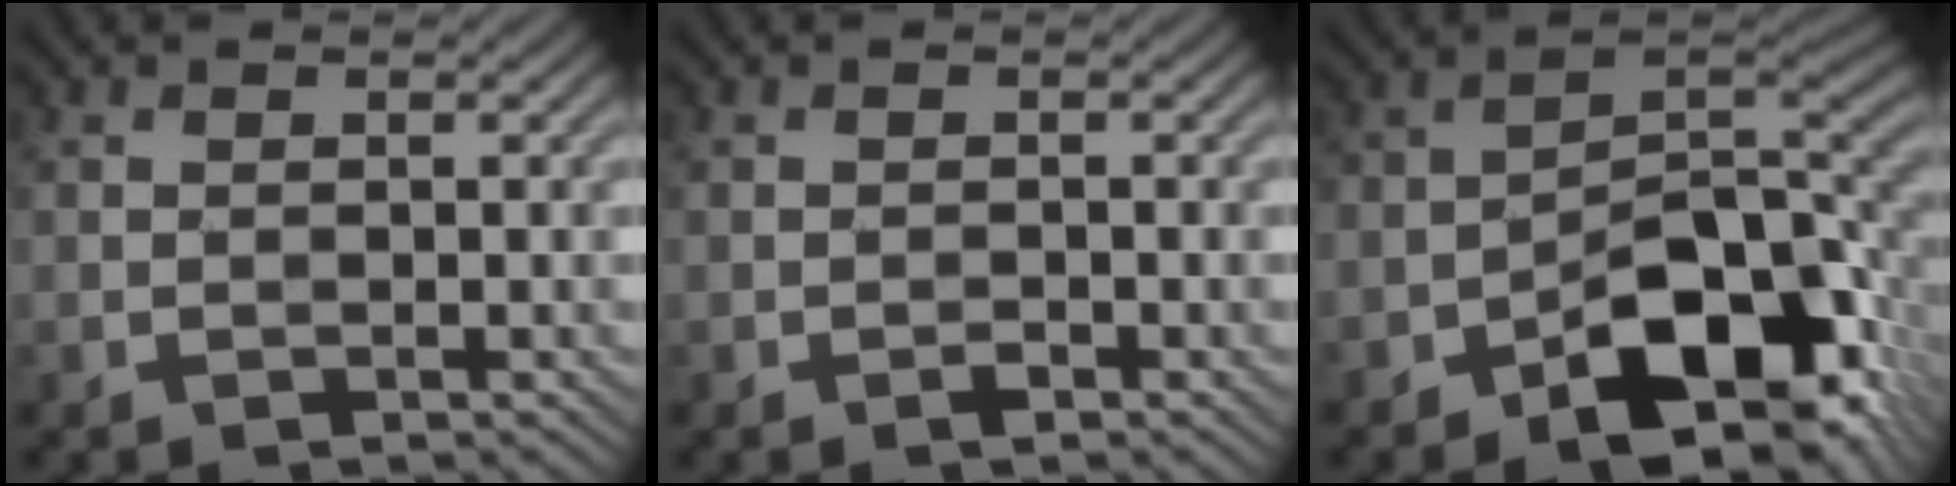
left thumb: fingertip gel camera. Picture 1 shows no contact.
{"total": 0.7, "force": [-0.6, 0.2, 0.2], "torque": [-0.001, 0.002, -0.010]}
{"total": 14.4, "force": [-7.7, 7.2, 9.8], "torque": [-0.131, -0.011, -0.134]}